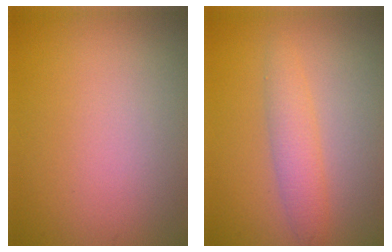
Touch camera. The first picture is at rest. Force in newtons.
{"total": 2.5, "press": 2.5, "slide": 0.1}